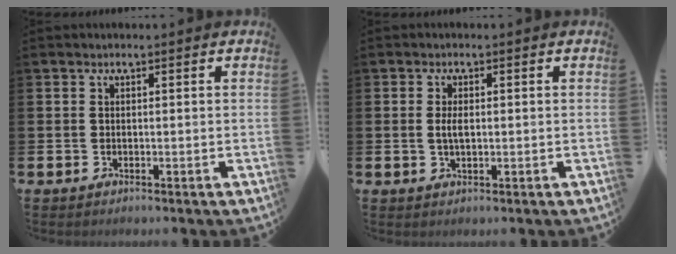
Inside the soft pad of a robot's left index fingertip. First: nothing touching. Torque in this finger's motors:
{"motor_torque": [0.57, 0.20, 0.08, 0.08]}